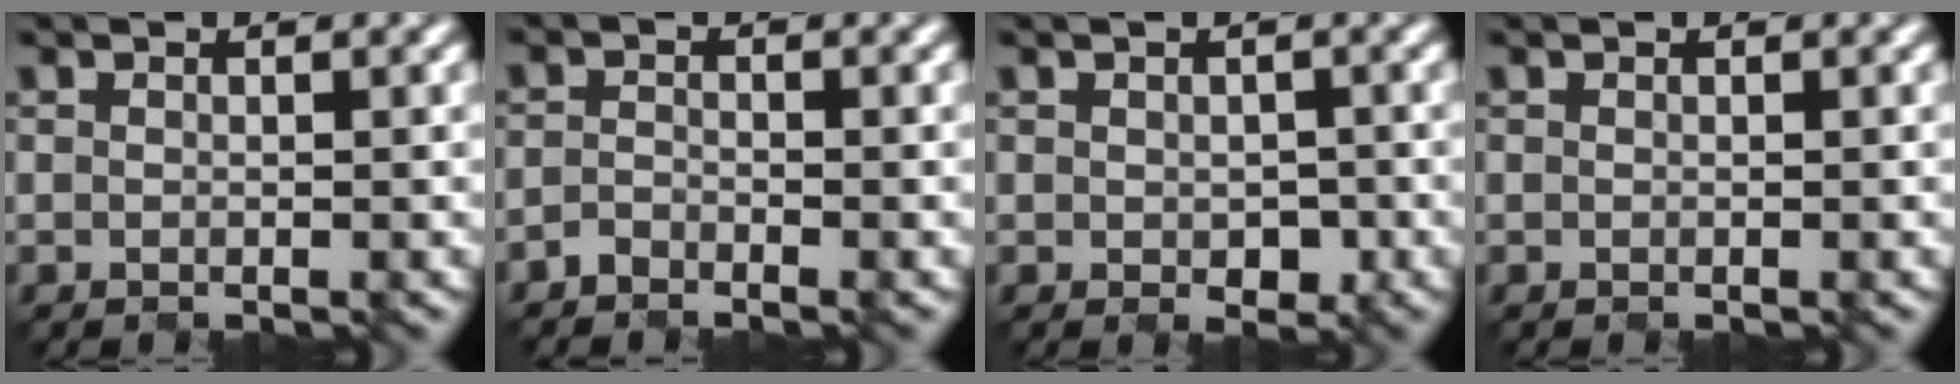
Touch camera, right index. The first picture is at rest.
{"total": 1.3, "force": [-1.3, 0.1, -0.1], "torque": [-0.001, 0.000, -0.028]}
{"total": 1.8, "force": [-0.5, 1.3, 1.2], "torque": [-0.018, -0.010, -0.001]}
{"total": 0.0}